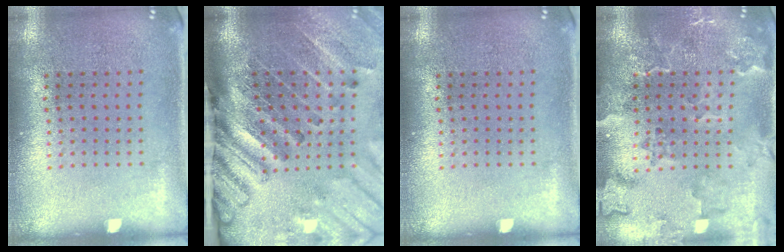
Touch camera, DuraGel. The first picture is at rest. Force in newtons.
{"total": 4.5, "press": 3.4, "slide": 3.0}
{"total": 0.0}
{"total": 2.4, "press": 2.2, "slide": 0.9}